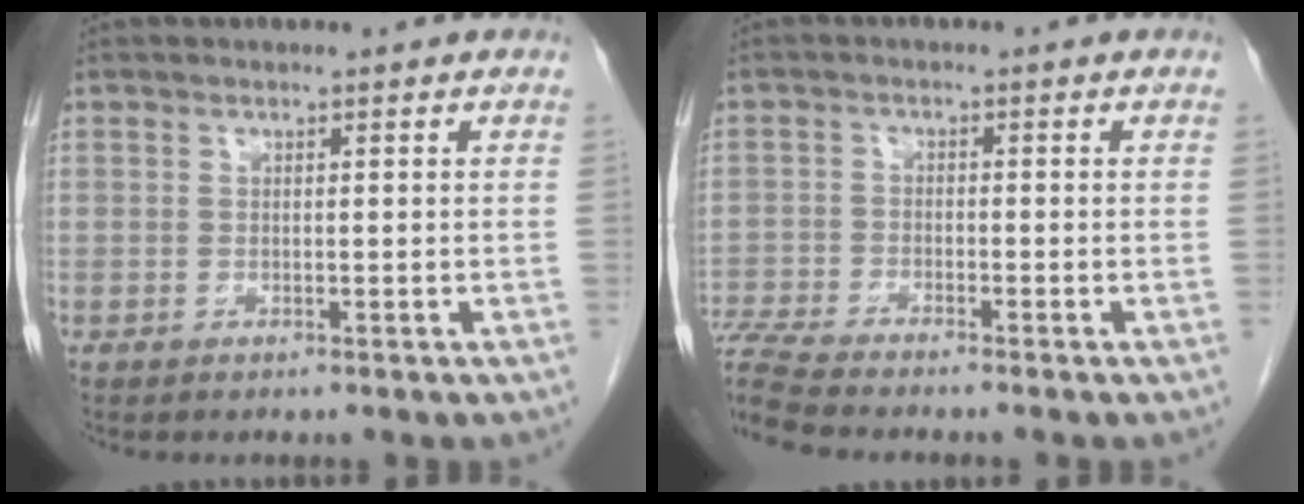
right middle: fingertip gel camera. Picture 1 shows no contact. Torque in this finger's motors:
{"motor_torque": [1.05, -1.09, 0.58, 0.21]}